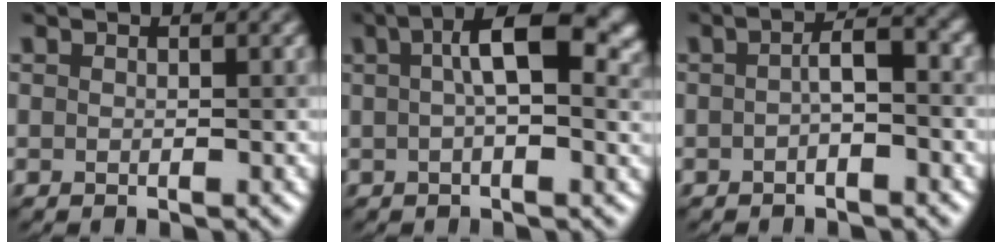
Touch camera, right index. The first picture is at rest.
{"total": 8.9, "force": [2.5, 3.4, 7.8], "torque": [-0.111, 0.011, 0.032]}
{"total": 2.6, "force": [-0.3, 0.7, 2.5], "torque": [-0.044, 0.008, -0.009]}